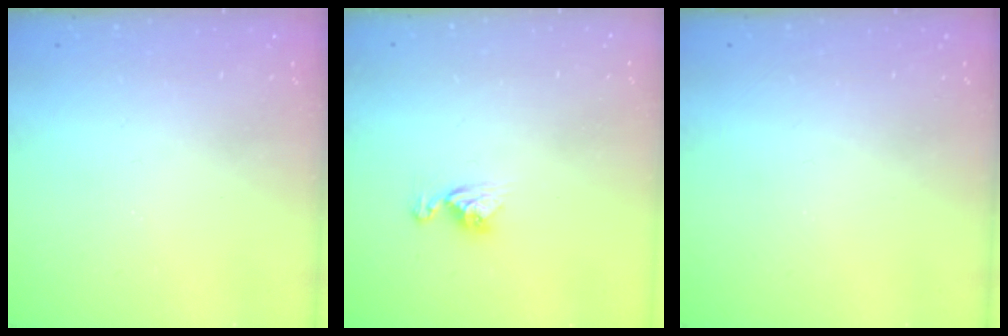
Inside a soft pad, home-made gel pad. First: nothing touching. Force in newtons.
{"total": 6.9, "press": 6.9, "slide": 0.7}
{"total": 0.0}